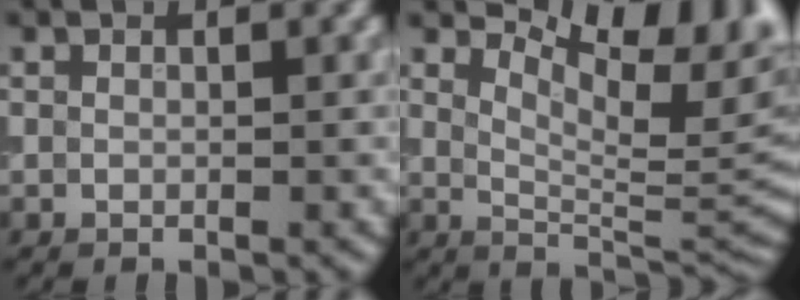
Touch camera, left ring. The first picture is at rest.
{"total": 8.4, "force": [4.9, 3.3, 5.8], "torque": [-0.084, 0.000, 0.080]}